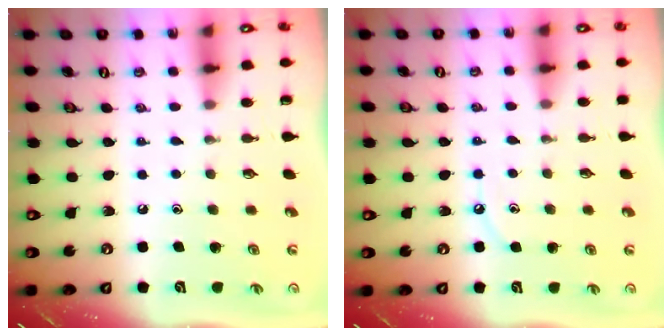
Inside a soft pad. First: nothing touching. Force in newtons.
{"total": 4.5, "press": 4.5, "slide": 0.3}